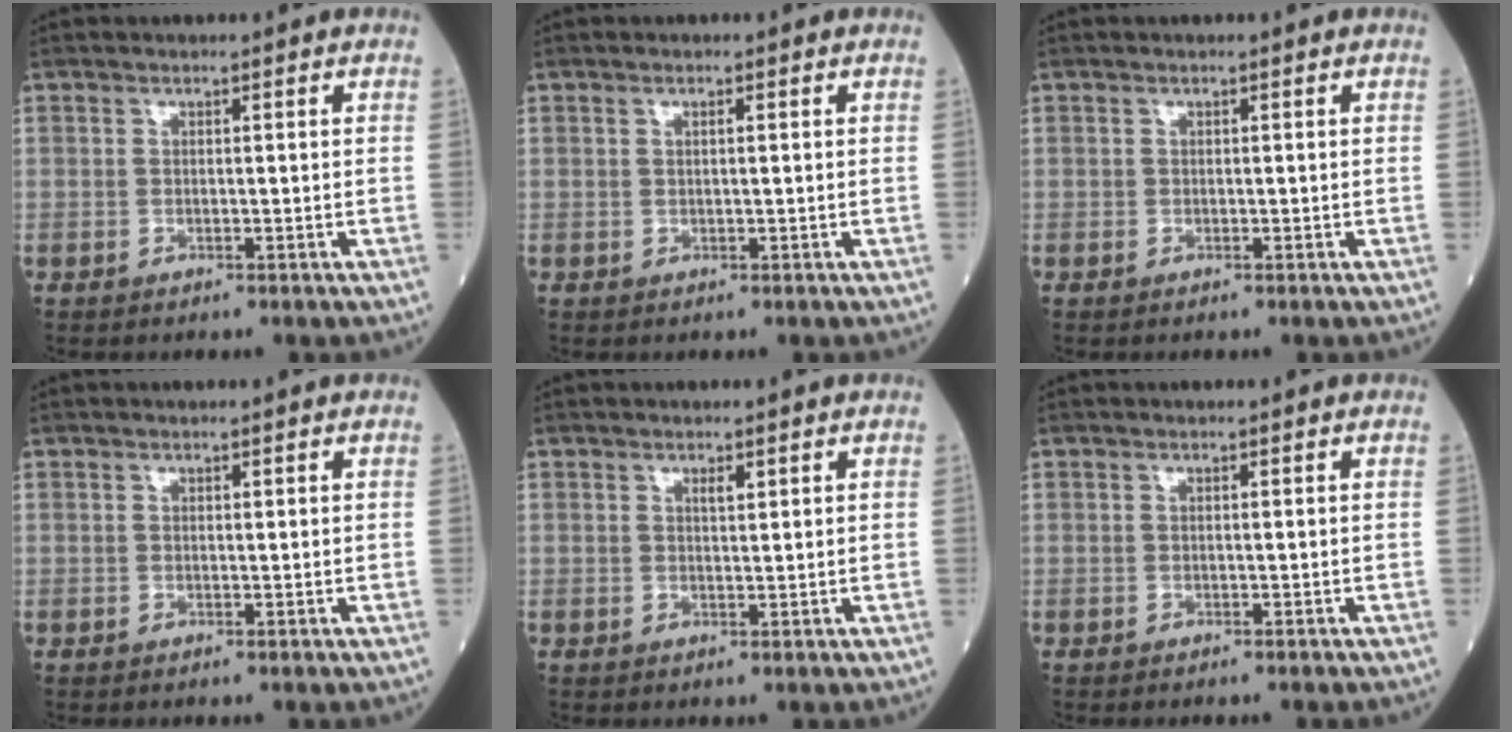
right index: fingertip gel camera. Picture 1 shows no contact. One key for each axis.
{"total": 0.7, "fx": 0.2, "fy": 0.1, "fz": 0.7, "tx": -0.016, "ty": 0.002, "tz": 0.004}
{"total": 0.0}
{"total": 0.0}
{"total": 1.1, "fx": 0.7, "fy": 0.3, "fz": 0.8, "tx": -0.017, "ty": -0.002, "tz": 0.011}
{"total": 0.7, "fx": -0.6, "fy": 0.0, "fz": 0.3, "tx": -0.001, "ty": 0.001, "tz": -0.009}